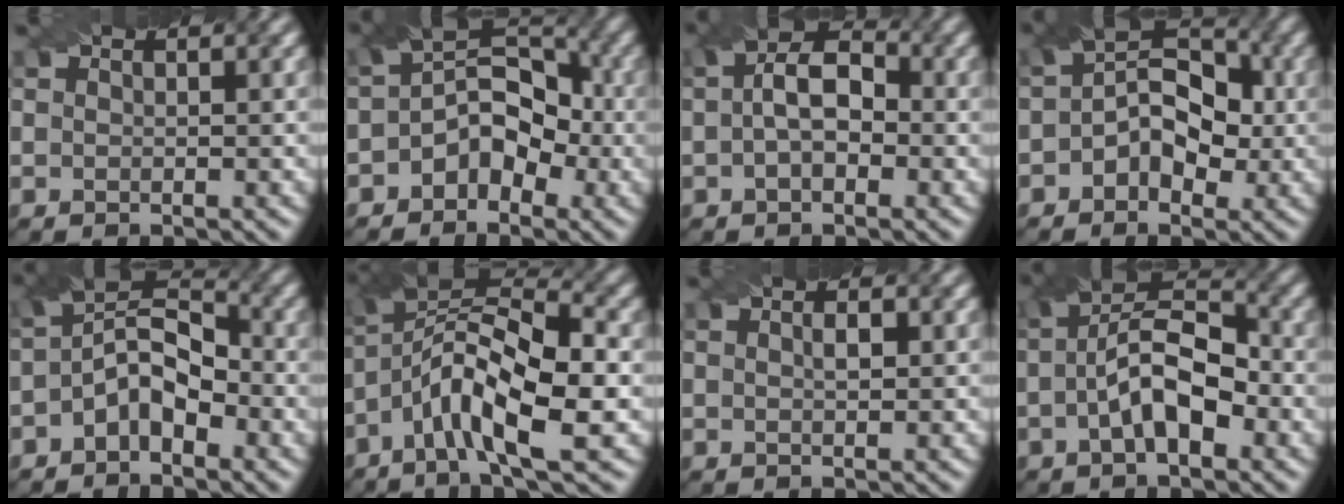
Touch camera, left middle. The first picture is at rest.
{"total": 5.1, "force": [-1.6, 3.6, 3.2], "torque": [-0.036, 0.010, -0.035]}
{"total": 4.5, "force": [0.0, 2.6, 3.7], "torque": [-0.060, 0.009, -0.006]}
{"total": 5.6, "force": [-0.5, 3.7, 4.1], "torque": [-0.054, 0.013, -0.016]}
{"total": 5.4, "force": [-1.5, 3.1, 4.1], "torque": [-0.071, 0.014, -0.036]}
{"total": 9.7, "force": [-3.1, 2.8, 8.7], "torque": [-0.155, 0.020, -0.067]}
{"total": 1.0, "force": [0.1, 0.3, 1.0], "torque": [-0.014, -0.001, 0.006]}
{"total": 6.9, "force": [-1.3, 3.1, 6.0], "torque": [-0.105, 0.014, -0.028]}